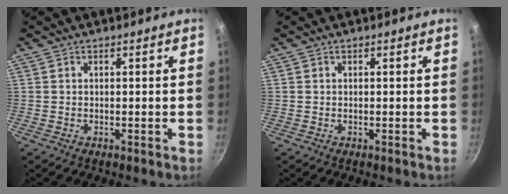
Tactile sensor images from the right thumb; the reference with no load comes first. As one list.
[{"total": 0.0}]